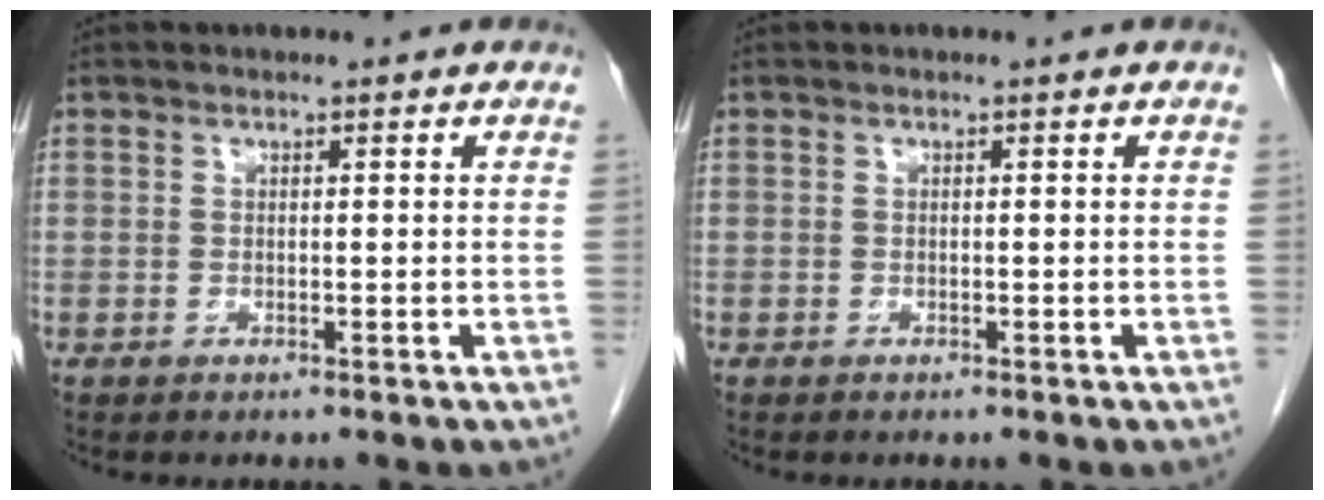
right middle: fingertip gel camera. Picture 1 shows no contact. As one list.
[{"total": 0.0}]